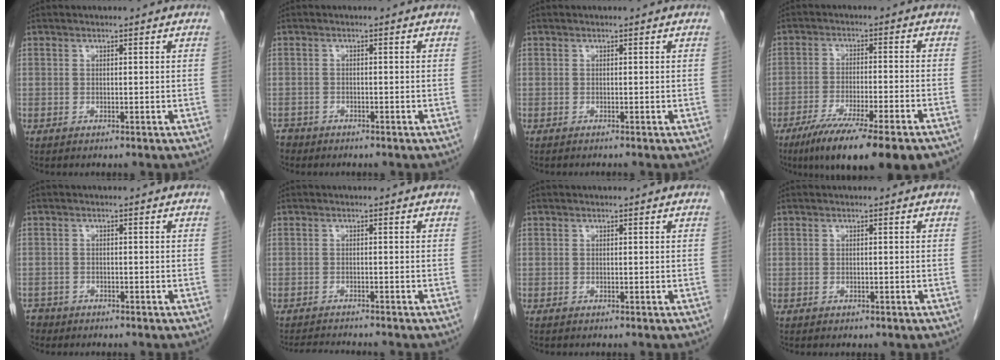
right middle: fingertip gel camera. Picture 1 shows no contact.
{"total": 2.6, "force": [-2.2, 1.4, 0.1], "torque": [-0.008, 0.001, -0.038]}
{"total": 0.9, "force": [-0.8, 0.0, 0.4], "torque": [-0.006, -0.001, -0.011]}
{"total": 17.8, "force": [-13.4, 1.9, 11.6], "torque": [-0.138, -0.027, -0.205]}
{"total": 2.9, "force": [-2.5, 1.6, 0.0], "torque": [-0.005, 0.003, -0.042]}
{"total": 4.6, "force": [-4.5, 0.0, 1.2], "torque": [-0.019, -0.014, -0.070]}
{"total": 0.0}
{"total": 0.7, "force": [-0.4, 0.5, 0.2], "torque": [-0.009, 0.000, -0.004]}